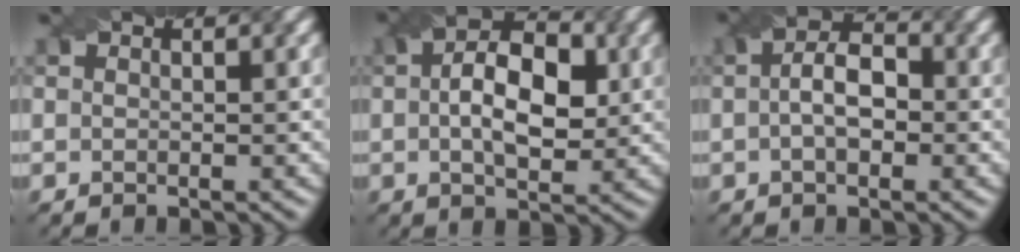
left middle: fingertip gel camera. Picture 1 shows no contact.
{"total": 6.2, "force": [0.1, 3.7, 5.0], "torque": [-0.069, 0.015, 0.011]}
{"total": 3.2, "force": [-0.8, 1.9, 2.4], "torque": [-0.031, 0.011, -0.007]}